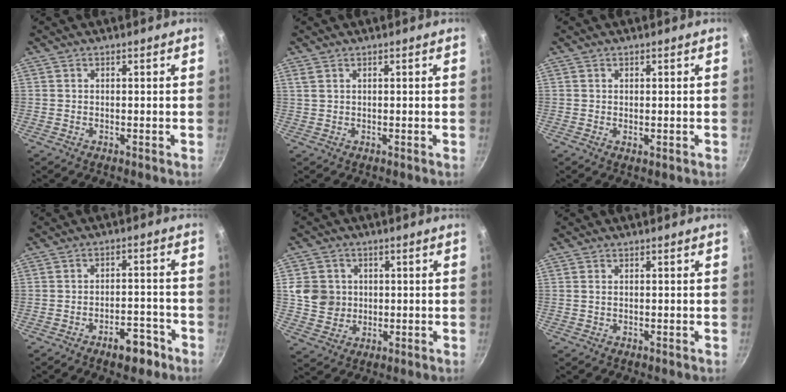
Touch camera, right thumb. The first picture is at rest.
{"total": 1.3, "force": [0.8, 0.7, 0.8], "torque": [-0.016, 0.001, 0.017]}
{"total": 0.7, "force": [0.1, 0.3, 0.7], "torque": [-0.010, -0.002, 0.001]}
{"total": 6.5, "force": [-4.1, 3.0, 4.0], "torque": [-0.036, 0.036, -0.051]}
{"total": 7.8, "force": [0.9, 7.3, 2.6], "torque": [-0.016, -0.003, 0.020]}
{"total": 0.8, "force": [0.1, 0.5, 0.6], "torque": [-0.011, 0.001, 0.002]}